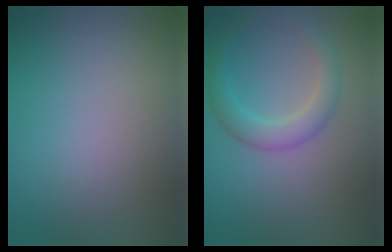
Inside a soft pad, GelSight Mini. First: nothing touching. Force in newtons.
{"total": 3.1, "press": 3.1, "slide": 0.0}